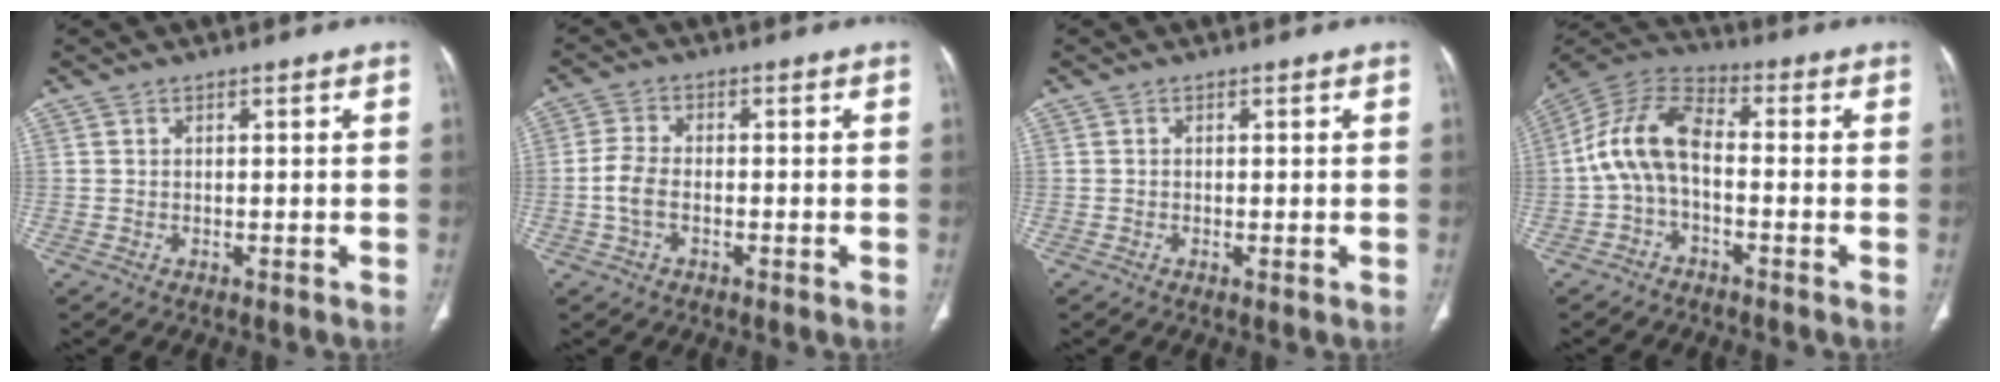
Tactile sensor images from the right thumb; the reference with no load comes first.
{"total": 4.7, "force": [-1.1, 2.8, 3.6], "torque": [-0.080, 0.016, -0.025]}
{"total": 0.5, "force": [-0.1, 0.1, 0.5], "torque": [-0.011, -0.002, -0.002]}
{"total": 10.7, "force": [-1.4, 5.9, 8.9], "torque": [-0.173, 0.039, -0.039]}